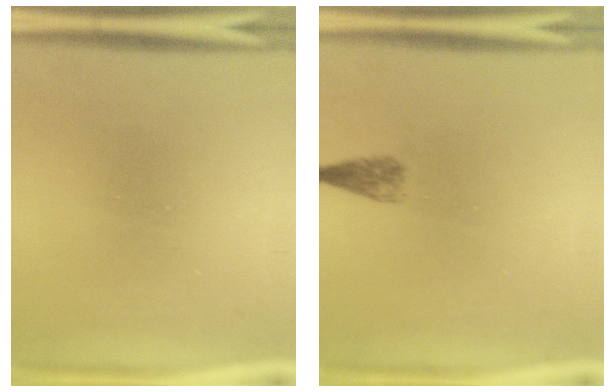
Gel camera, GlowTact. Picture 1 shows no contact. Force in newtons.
{"total": 1.4}